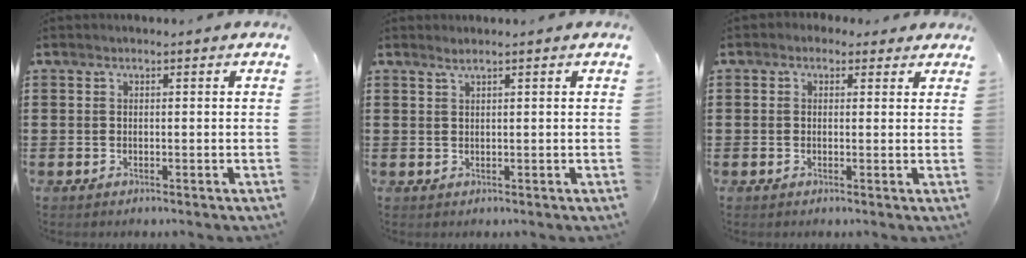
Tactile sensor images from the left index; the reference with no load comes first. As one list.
[{"total": 1.1, "force": [0.8, -0.2, 0.7], "torque": [-0.013, 0.001, 0.014]}, {"total": 1.6, "force": [0.8, 1.3, 0.5], "torque": [-0.014, 0.009, 0.013]}]